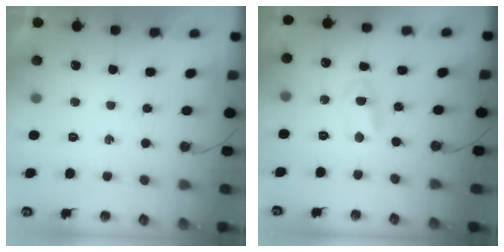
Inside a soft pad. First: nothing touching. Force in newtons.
{"total": 1.0, "press": 0.8, "slide": 0.6}